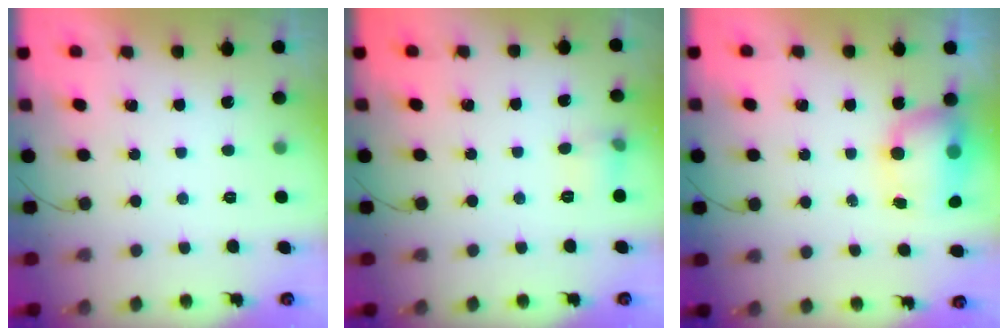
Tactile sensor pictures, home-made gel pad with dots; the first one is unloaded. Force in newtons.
{"total": 5.7, "press": 5.5, "slide": 1.6}
{"total": 12.3, "press": 9.3, "slide": 8.1}